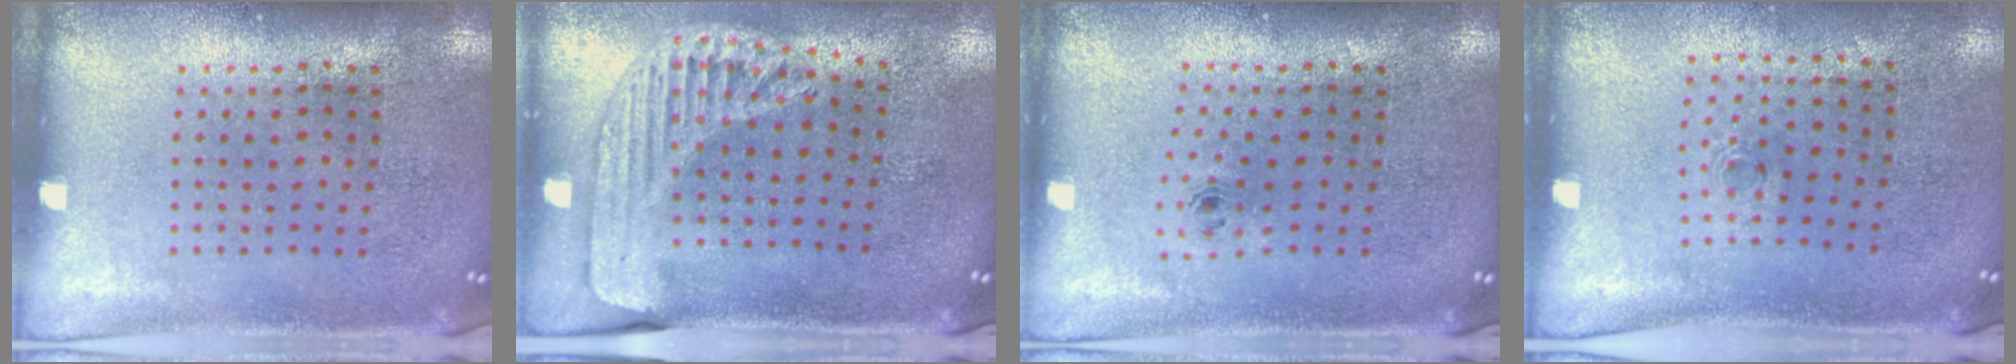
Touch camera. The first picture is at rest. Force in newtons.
{"total": 1.5, "press": 1.5, "slide": 0.3}
{"total": 0.6, "press": 0.2, "slide": 0.6}
{"total": 0.6, "press": 0.3, "slide": 0.5}